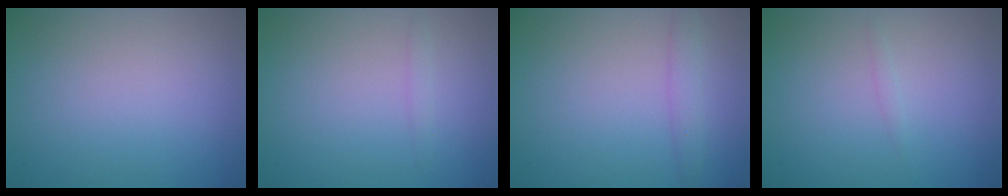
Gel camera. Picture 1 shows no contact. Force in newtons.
{"total": 0.8, "press": 0.8, "slide": 0.0}
{"total": 1.7, "press": 1.7, "slide": 0.1}
{"total": 0.6, "press": 0.6, "slide": 0.1}